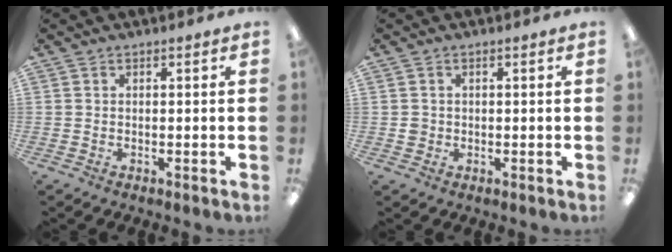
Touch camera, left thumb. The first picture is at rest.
{"total": 1.9, "force": [0.1, 1.8, 0.5], "torque": [-0.011, 0.005, 0.000]}